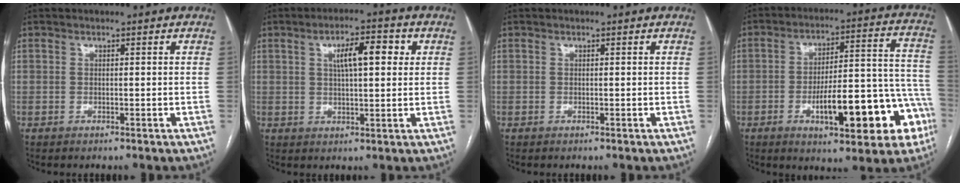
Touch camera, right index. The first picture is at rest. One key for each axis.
{"total": 7.1, "fx": 2.2, "fy": 2.0, "fz": 6.4, "tx": -0.105, "ty": 0.017, "tz": 0.035}
{"total": 0.0}
{"total": 18.2, "fx": -7.0, "fy": 5.2, "fz": 15.9, "tx": -0.166, "ty": 0.045, "tz": -0.084}